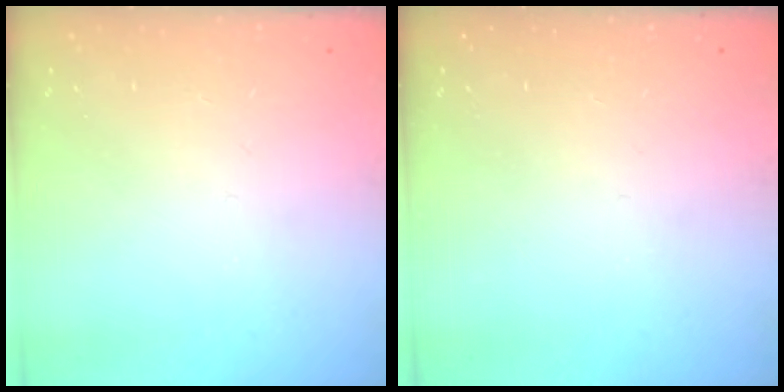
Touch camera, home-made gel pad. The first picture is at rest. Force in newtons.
{"total": 0.0}